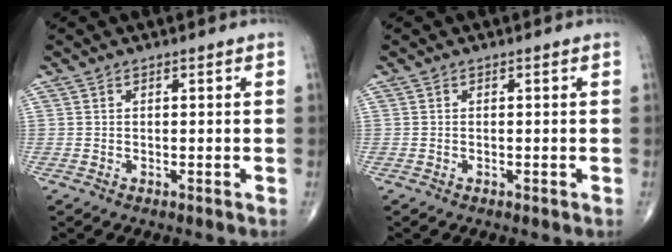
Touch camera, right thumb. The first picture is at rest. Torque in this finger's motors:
{"motor_torque": [-0.02, 0.20, -0.14, -0.07, 0.04]}